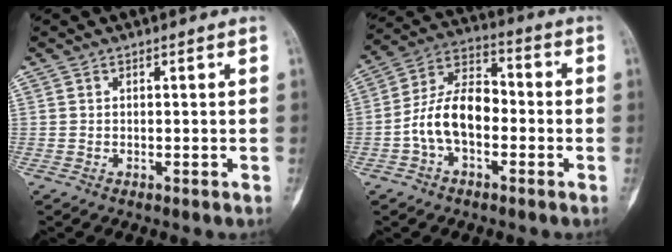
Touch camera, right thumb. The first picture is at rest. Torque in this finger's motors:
{"motor_torque": [0.14, 0.12, 0.92, -0.55, 0.06]}